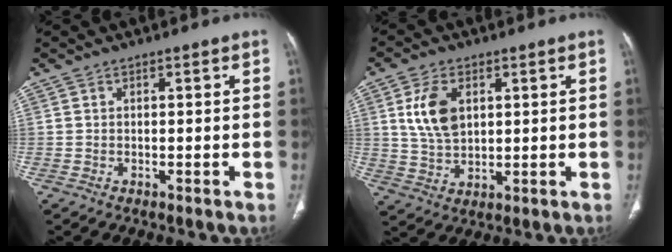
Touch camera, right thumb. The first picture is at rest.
{"total": 8.6, "force": [2.5, 5.3, 6.4], "torque": [-0.116, -0.009, 0.055]}